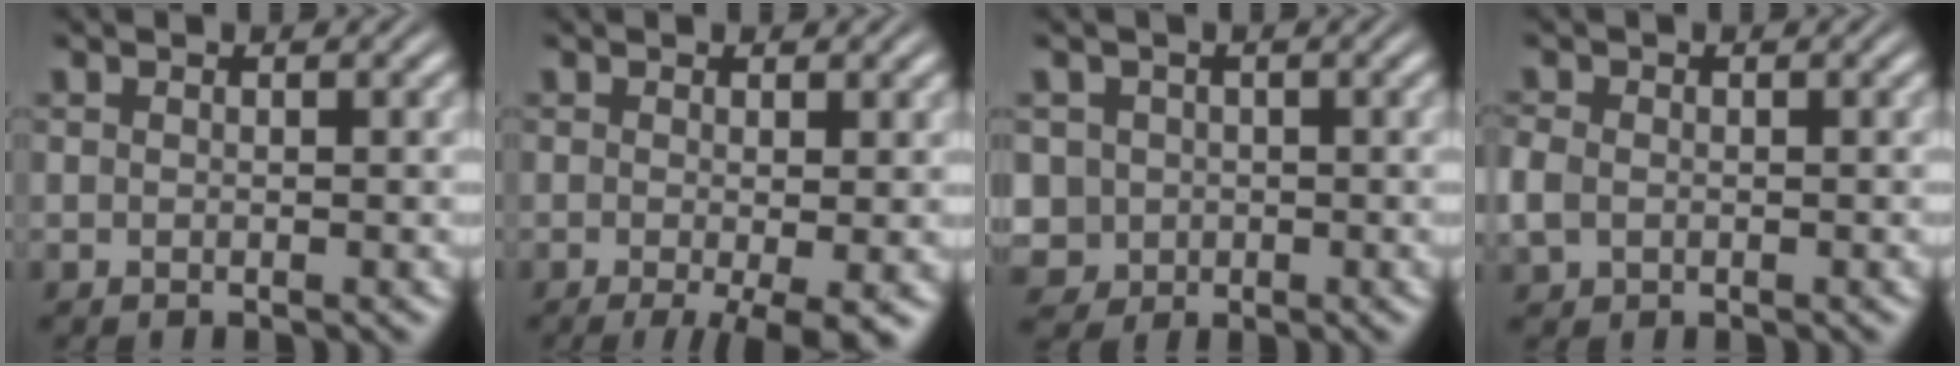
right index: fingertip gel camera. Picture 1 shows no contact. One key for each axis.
{"total": 5.2, "fx": -3.3, "fy": 1.2, "fz": 3.9, "tx": -0.052, "ty": -0.024, "tz": -0.037}
{"total": 7.1, "fx": -1.5, "fy": 6.6, "fz": 2.3, "tx": -0.072, "ty": -0.040, "tz": -0.015}
{"total": 2.0, "fx": -0.5, "fy": 1.7, "fz": 0.9, "tx": -0.041, "ty": -0.011, "tz": -0.002}